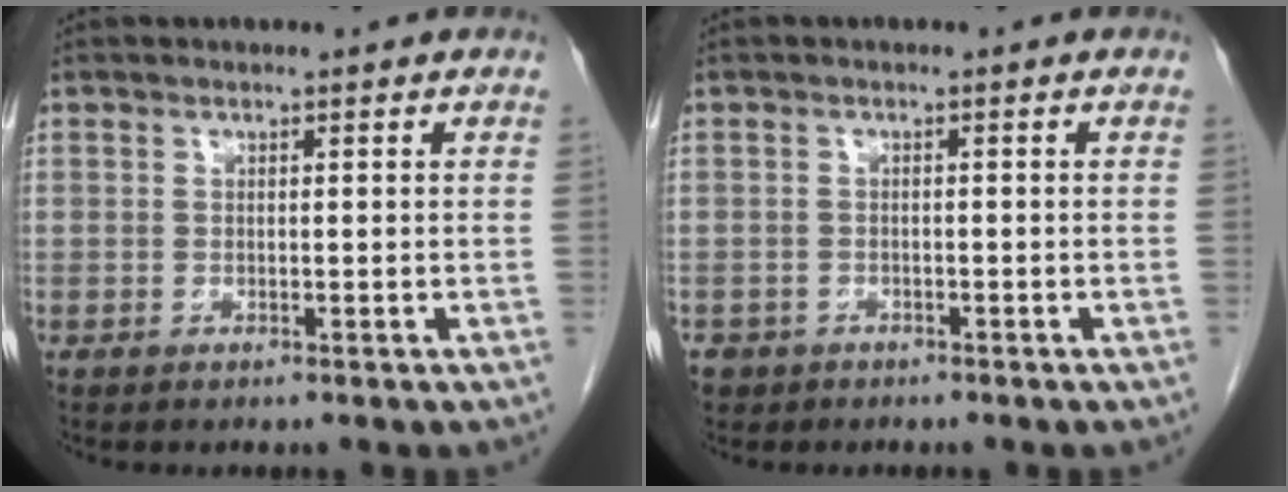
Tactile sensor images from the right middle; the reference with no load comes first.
{"total": 2.7, "force": [-1.9, 1.9, 0.2], "torque": [-0.008, 0.004, -0.034]}